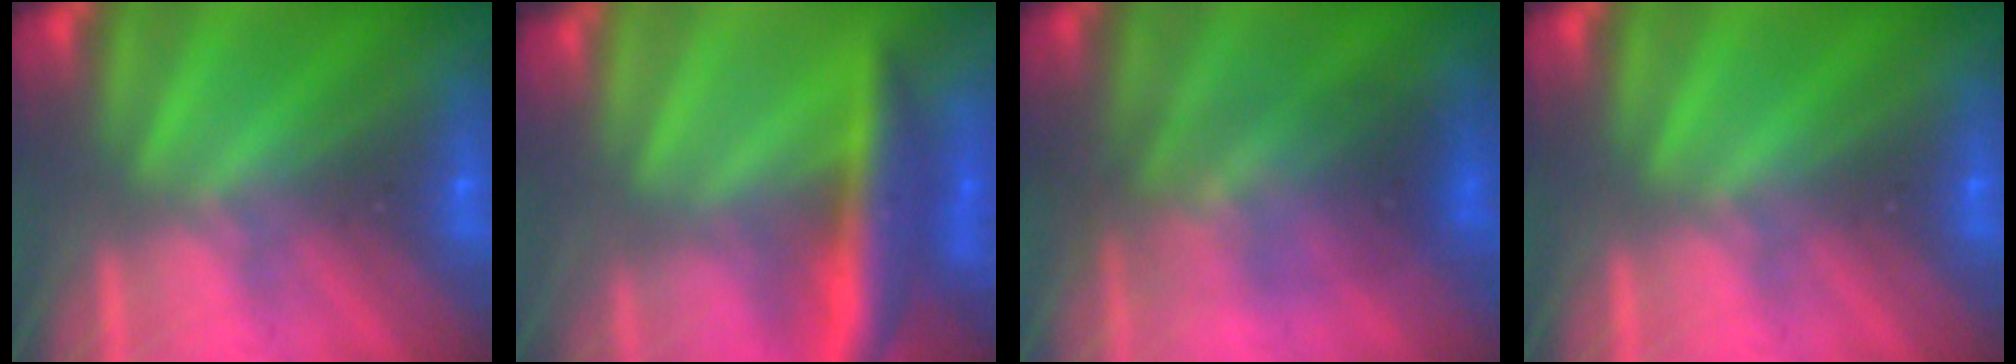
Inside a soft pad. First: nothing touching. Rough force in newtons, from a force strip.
{"total": 6.2}
{"total": 1.7}
{"total": 0.0}